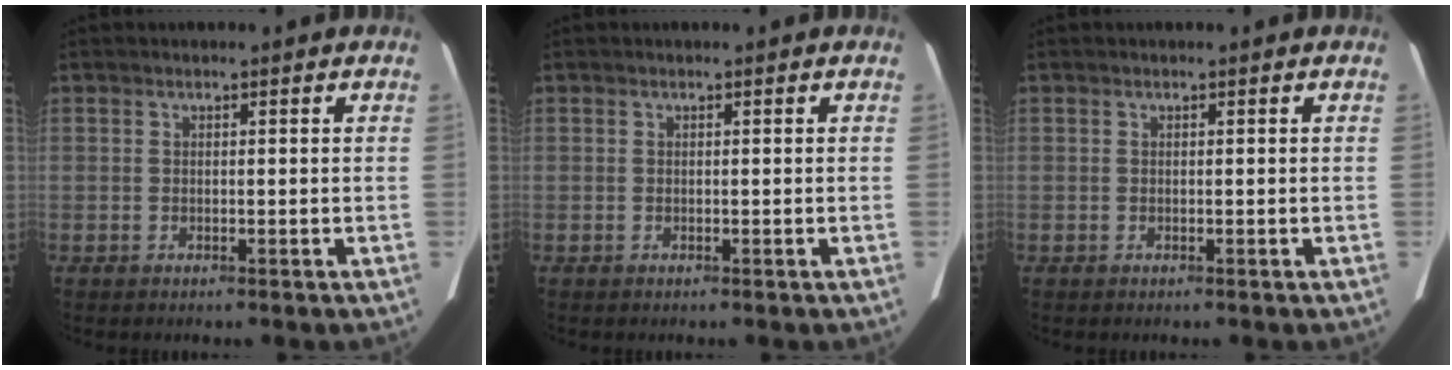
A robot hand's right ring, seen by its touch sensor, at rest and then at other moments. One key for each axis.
{"total": 0.0}
{"total": 0.0}